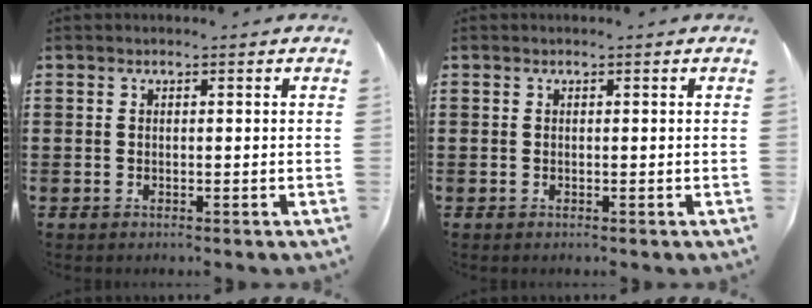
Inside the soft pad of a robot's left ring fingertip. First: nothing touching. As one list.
[{"total": 0.0}]